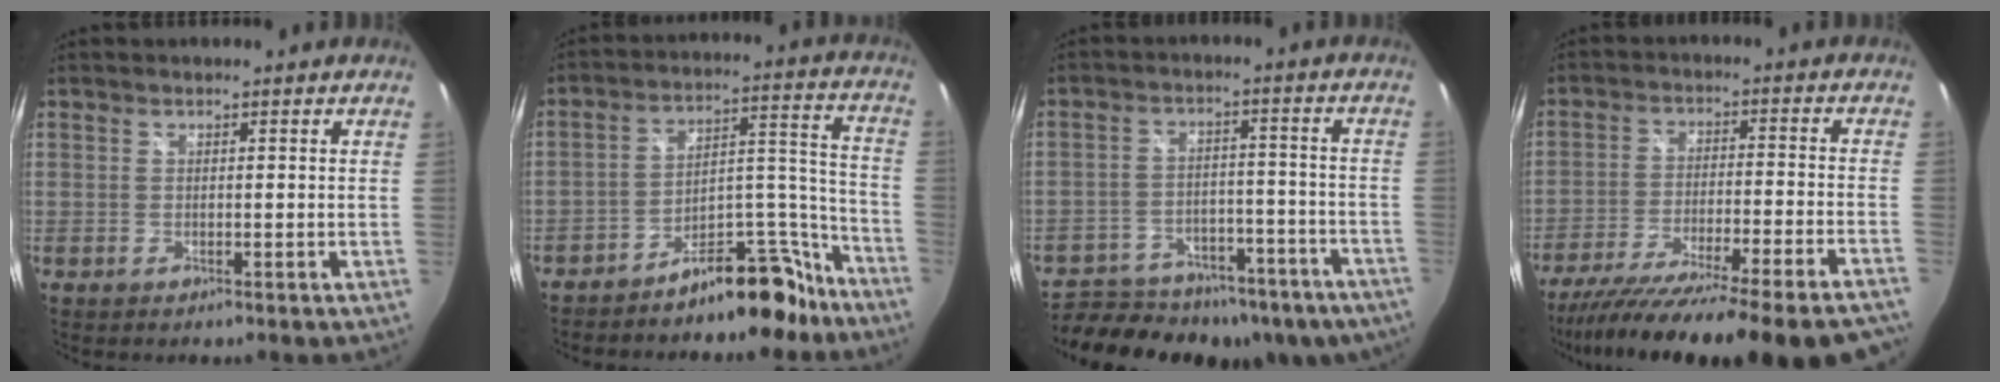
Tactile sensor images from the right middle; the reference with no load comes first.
{"total": 13.1, "force": [-11.2, 4.2, 5.2], "torque": [-0.058, 0.065, -0.160]}
{"total": 27.0, "force": [-20.9, 12.3, 11.9], "torque": [-0.225, 0.003, -0.260]}
{"total": 28.3, "force": [-25.0, 0.6, 13.3], "torque": [-0.219, -0.081, -0.366]}